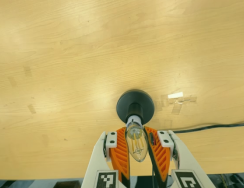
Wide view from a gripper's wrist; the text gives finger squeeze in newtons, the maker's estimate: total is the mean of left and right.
{"total": 18.0, "left": 16.9, "right": 19.1}